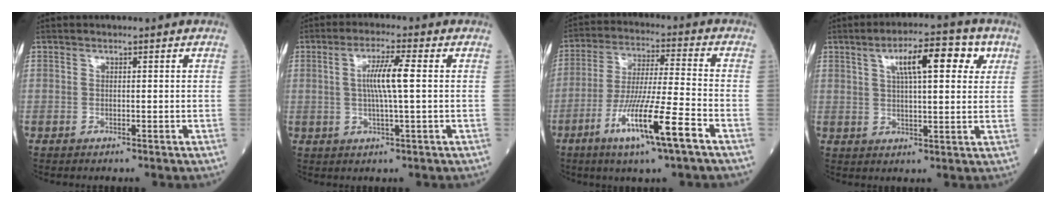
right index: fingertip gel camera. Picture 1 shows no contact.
{"total": 6.0, "force": [0.6, -0.2, 5.9], "torque": [-0.111, 0.001, 0.011]}
{"total": 12.5, "force": [-6.2, -0.4, 10.9], "torque": [-0.206, -0.020, -0.112]}
{"total": 10.0, "force": [4.0, 2.8, 8.7], "torque": [-0.134, 0.023, 0.058]}